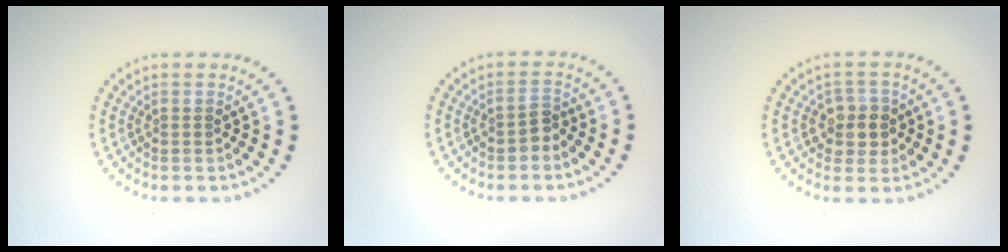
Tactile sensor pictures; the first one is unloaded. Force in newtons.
{"total": 1.4, "press": 1.2, "slide": 0.7}
{"total": 2.6, "press": 2.4, "slide": 1.0}